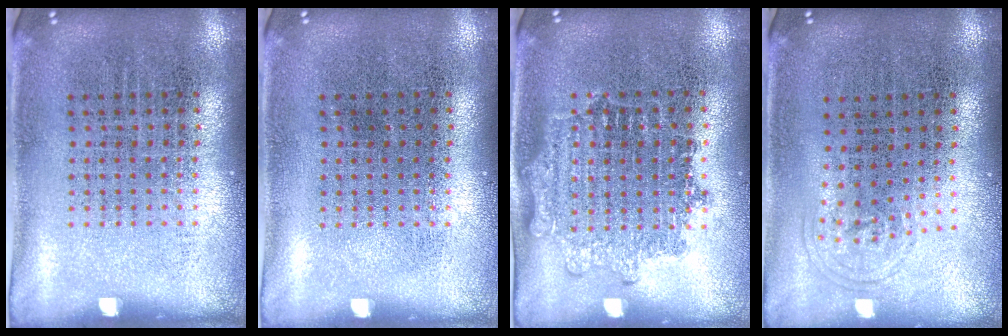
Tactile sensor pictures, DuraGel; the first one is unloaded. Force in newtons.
{"total": 0.0}
{"total": 1.2, "press": 1.1, "slide": 0.5}
{"total": 0.8, "press": 0.6, "slide": 0.5}